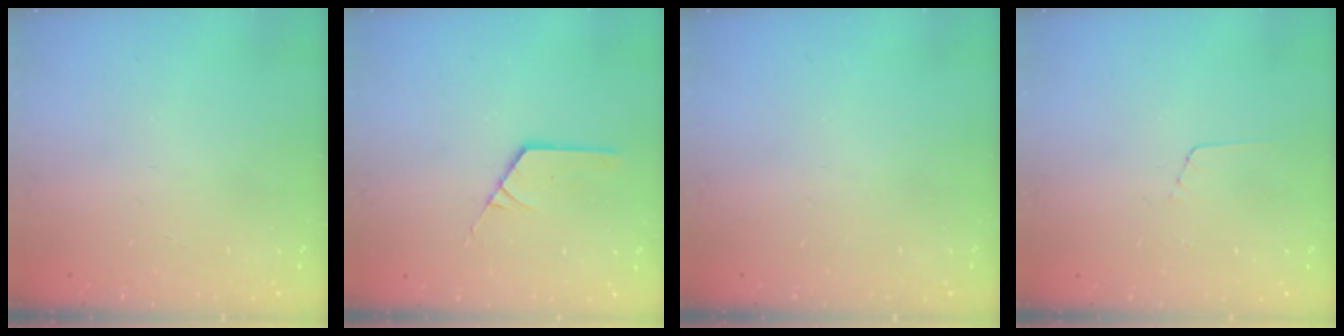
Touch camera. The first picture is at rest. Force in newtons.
{"total": 2.2, "press": 2.2, "slide": 0.1}
{"total": 0.0}
{"total": 2.7, "press": 2.7, "slide": 0.2}